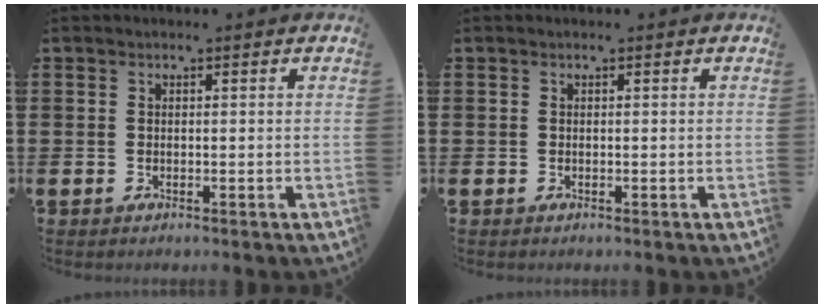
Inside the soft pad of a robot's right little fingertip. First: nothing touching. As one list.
[{"total": 0.0}]